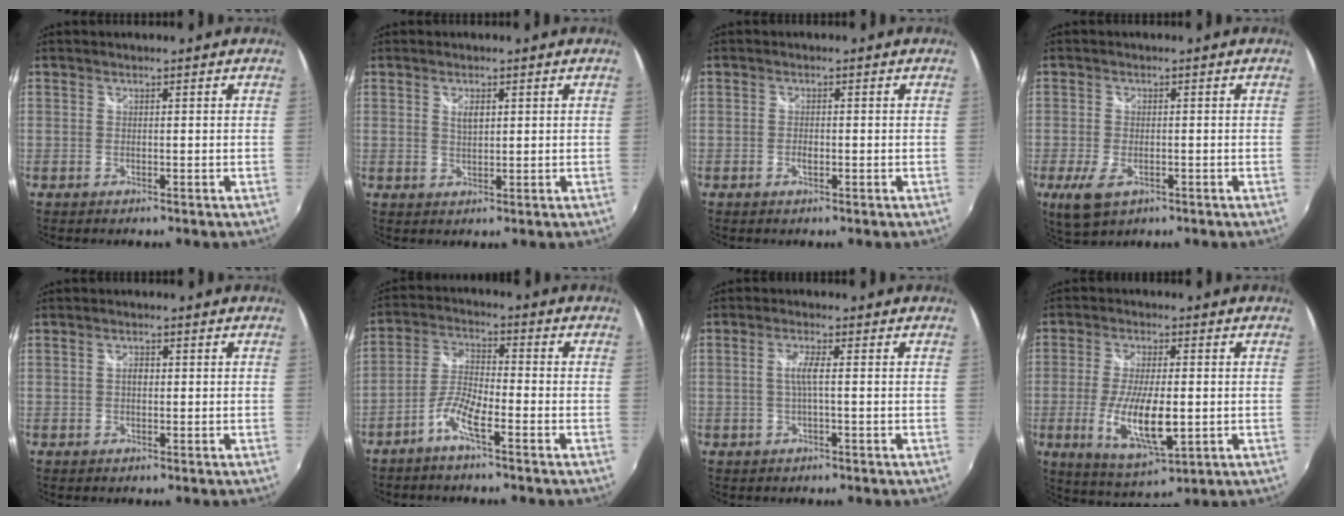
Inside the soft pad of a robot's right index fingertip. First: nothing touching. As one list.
[{"total": 2.5, "force": [0.9, 1.3, 2.0], "torque": [-0.034, 0.000, 0.016]}, {"total": 1.4, "force": [-0.5, 0.7, 1.0], "torque": [-0.022, -0.002, -0.010]}, {"total": 6.1, "force": [-2.8, 3.2, 4.4], "torque": [-0.101, -0.018, -0.048]}, {"total": 1.5, "force": [0.1, 1.0, 1.1], "torque": [-0.019, 0.004, 0.000]}, {"total": 5.9, "force": [-3.8, 0.9, 4.5], "torque": [-0.106, 0.008, -0.077]}, {"total": 2.8, "force": [-0.2, 0.0, 2.8], "torque": [-0.056, 0.001, -0.004]}, {"total": 11.9, "force": [-2.2, 4.0, 11.0], "torque": [-0.216, -0.023, -0.032]}]